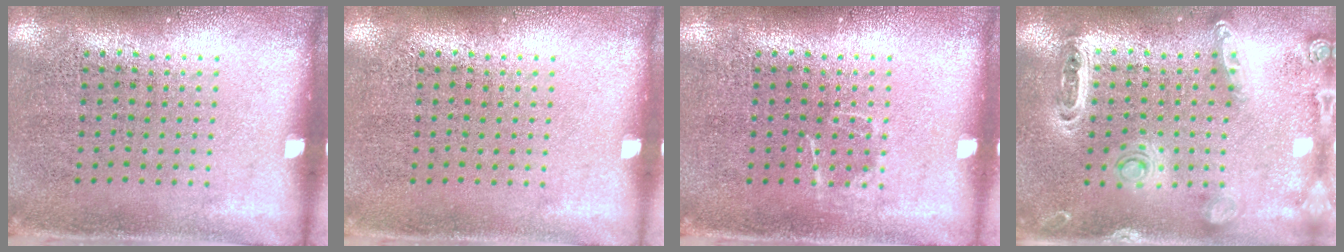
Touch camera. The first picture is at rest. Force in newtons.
{"total": 0.0}
{"total": 0.7, "press": 0.6, "slide": 0.3}
{"total": 1.4, "press": 1.4, "slide": 0.4}